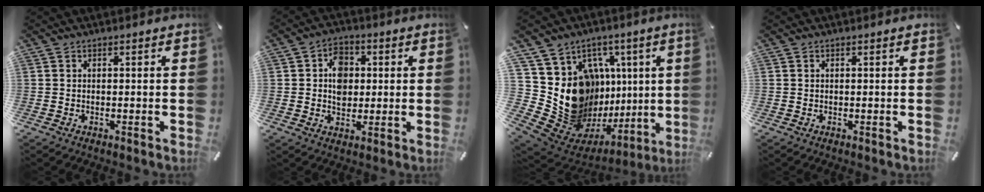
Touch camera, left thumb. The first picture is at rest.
{"total": 7.1, "force": [0.8, 6.0, 3.7], "torque": [-0.046, 0.005, 0.012]}
{"total": 18.4, "force": [0.2, 15.4, 10.0], "torque": [-0.145, -0.067, 0.047]}
{"total": 0.0}